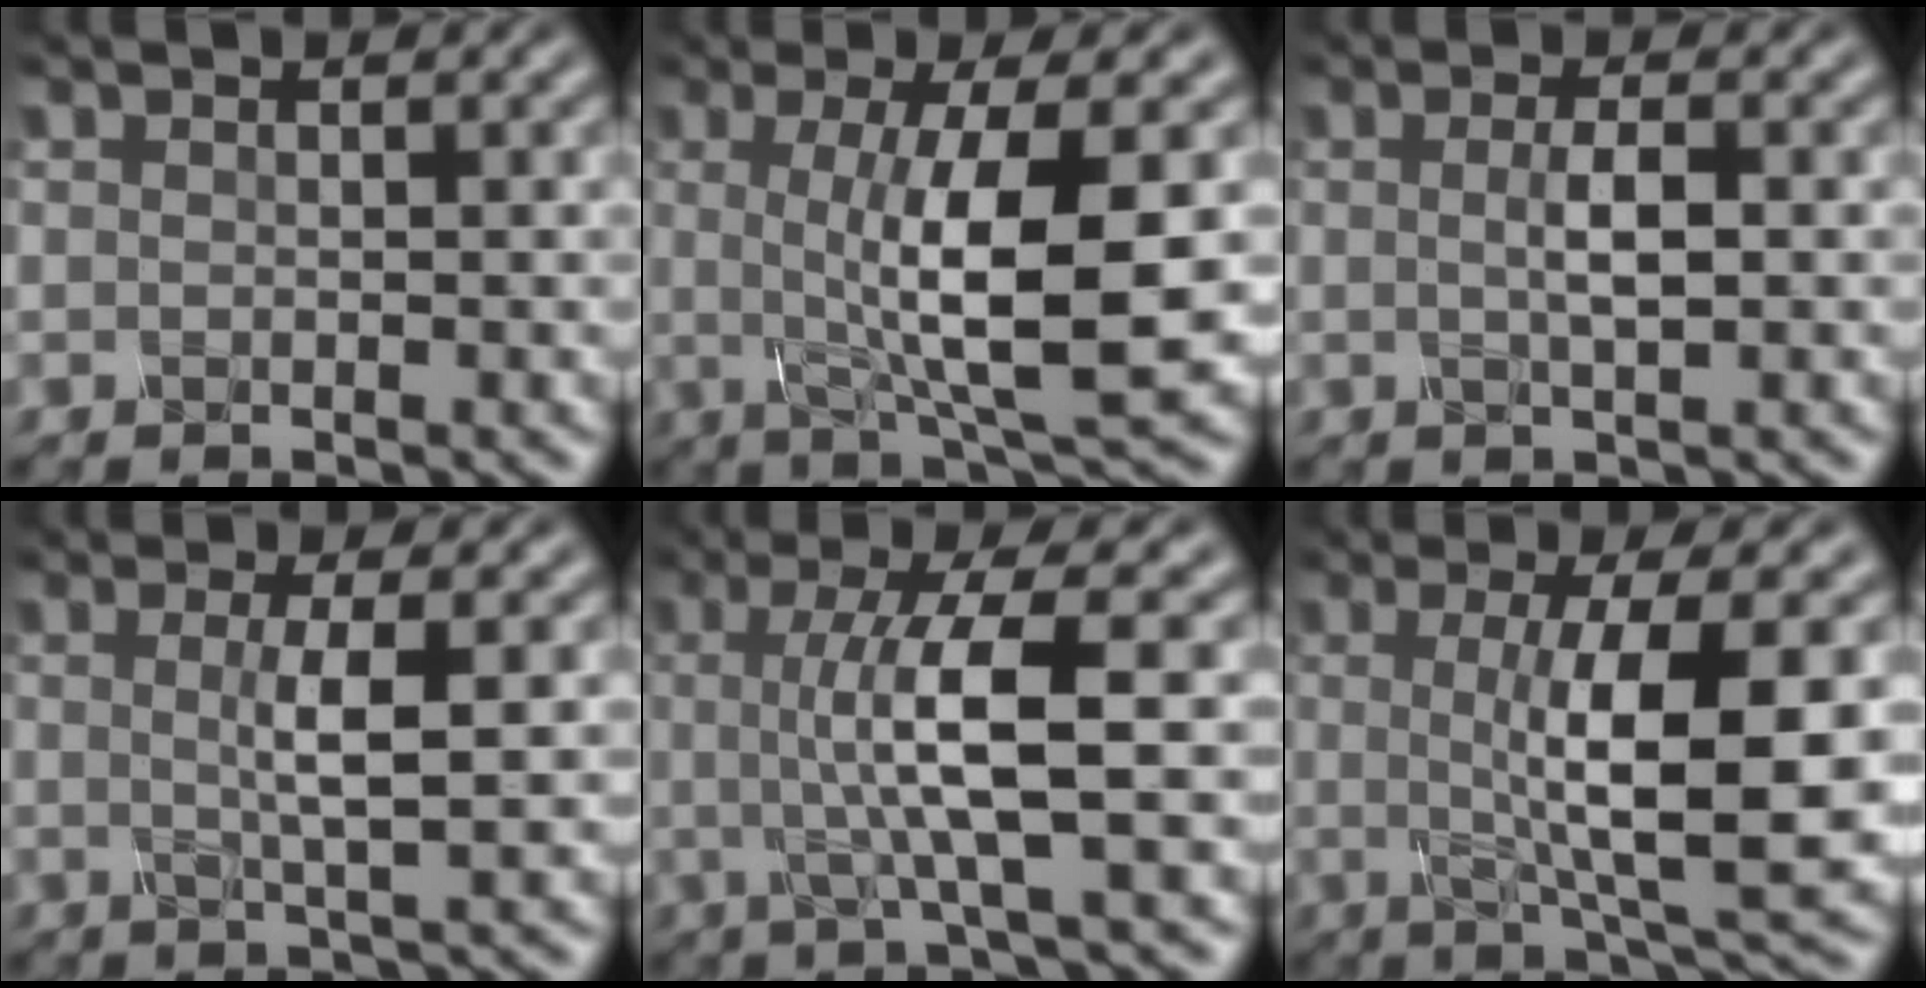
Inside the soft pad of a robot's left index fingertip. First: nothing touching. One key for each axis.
{"total": 8.9, "fx": 0.2, "fy": 1.9, "fz": 8.7, "tx": -0.122, "ty": -0.007, "tz": 0.004}
{"total": 2.2, "fx": 0.1, "fy": 0.5, "fz": 2.1, "tx": -0.038, "ty": 0.004, "tz": 0.000}
{"total": 3.3, "fx": 0.3, "fy": 0.6, "fz": 3.2, "tx": -0.054, "ty": -0.001, "tz": 0.000}
{"total": 6.7, "fx": 0.2, "fy": 1.4, "fz": 6.6, "tx": -0.118, "ty": 0.004, "tz": 0.002}
{"total": 9.2, "fx": 0.2, "fy": 1.9, "fz": 9.0, "tx": -0.125, "ty": -0.005, "tz": 0.005}